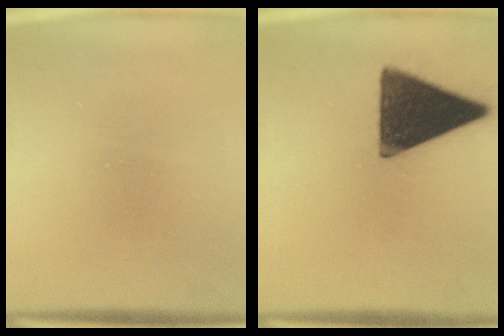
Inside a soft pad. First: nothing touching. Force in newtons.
{"total": 16.2}